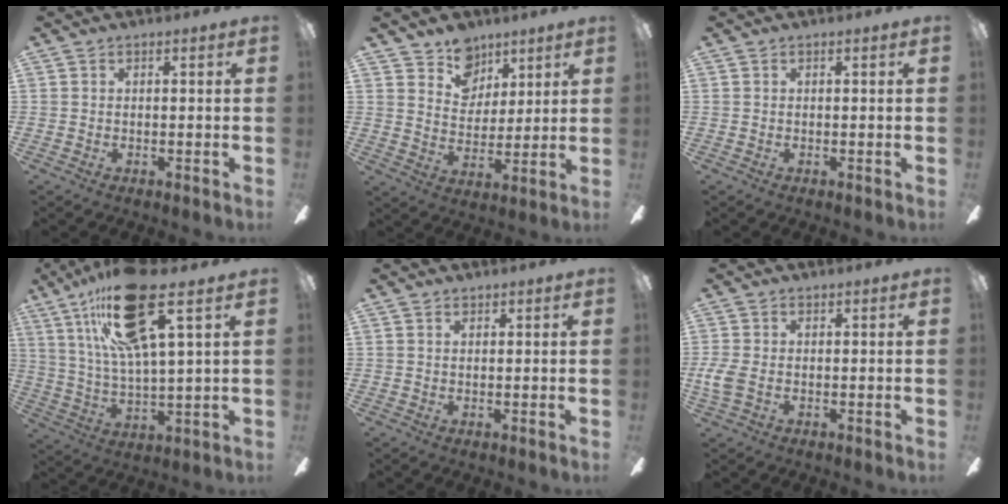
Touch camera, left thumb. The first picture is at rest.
{"total": 9.6, "force": [7.0, 6.5, 1.4], "torque": [-0.016, -0.046, 0.131]}
{"total": 0.0}
{"total": 22.9, "force": [12.5, 6.4, 18.1], "torque": [-0.327, -0.036, 0.198]}
{"total": 0.8, "force": [0.6, 0.5, 0.2], "torque": [-0.006, 0.001, 0.012]}
{"total": 4.1, "force": [-0.4, 2.5, 3.2], "torque": [-0.082, 0.000, -0.013]}